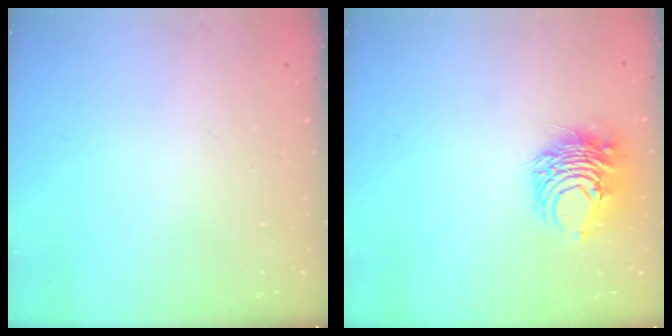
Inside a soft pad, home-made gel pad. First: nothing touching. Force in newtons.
{"total": 9.7, "press": 9.7, "slide": 0.7}